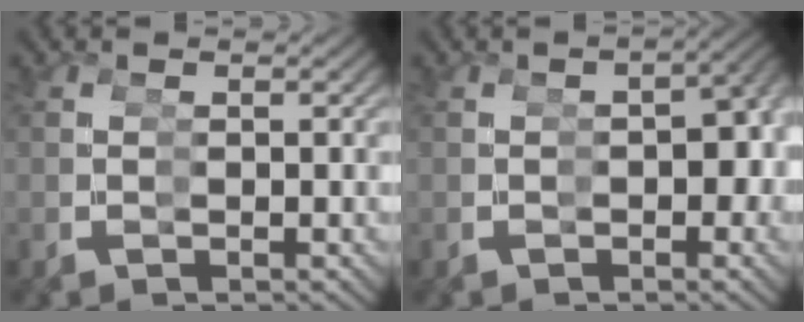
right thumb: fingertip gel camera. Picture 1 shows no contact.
{"total": 4.7, "force": [-0.4, 2.4, 4.0], "torque": [-0.042, 0.005, -0.006]}